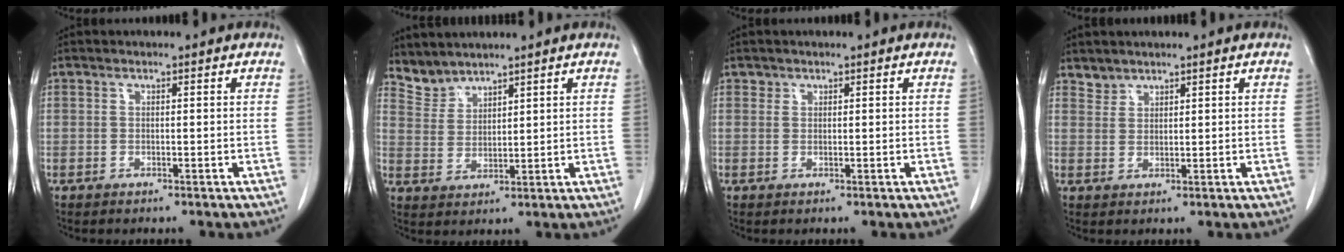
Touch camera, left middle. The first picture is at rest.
{"total": 3.9, "force": [3.8, 0.8, -0.4], "torque": [0.003, 0.006, 0.087]}
{"total": 0.6, "force": [0.4, 0.5, 0.0], "torque": [0.006, 0.000, 0.006]}
{"total": 1.8, "force": [1.6, 0.6, -0.2], "torque": [0.008, 0.004, 0.032]}